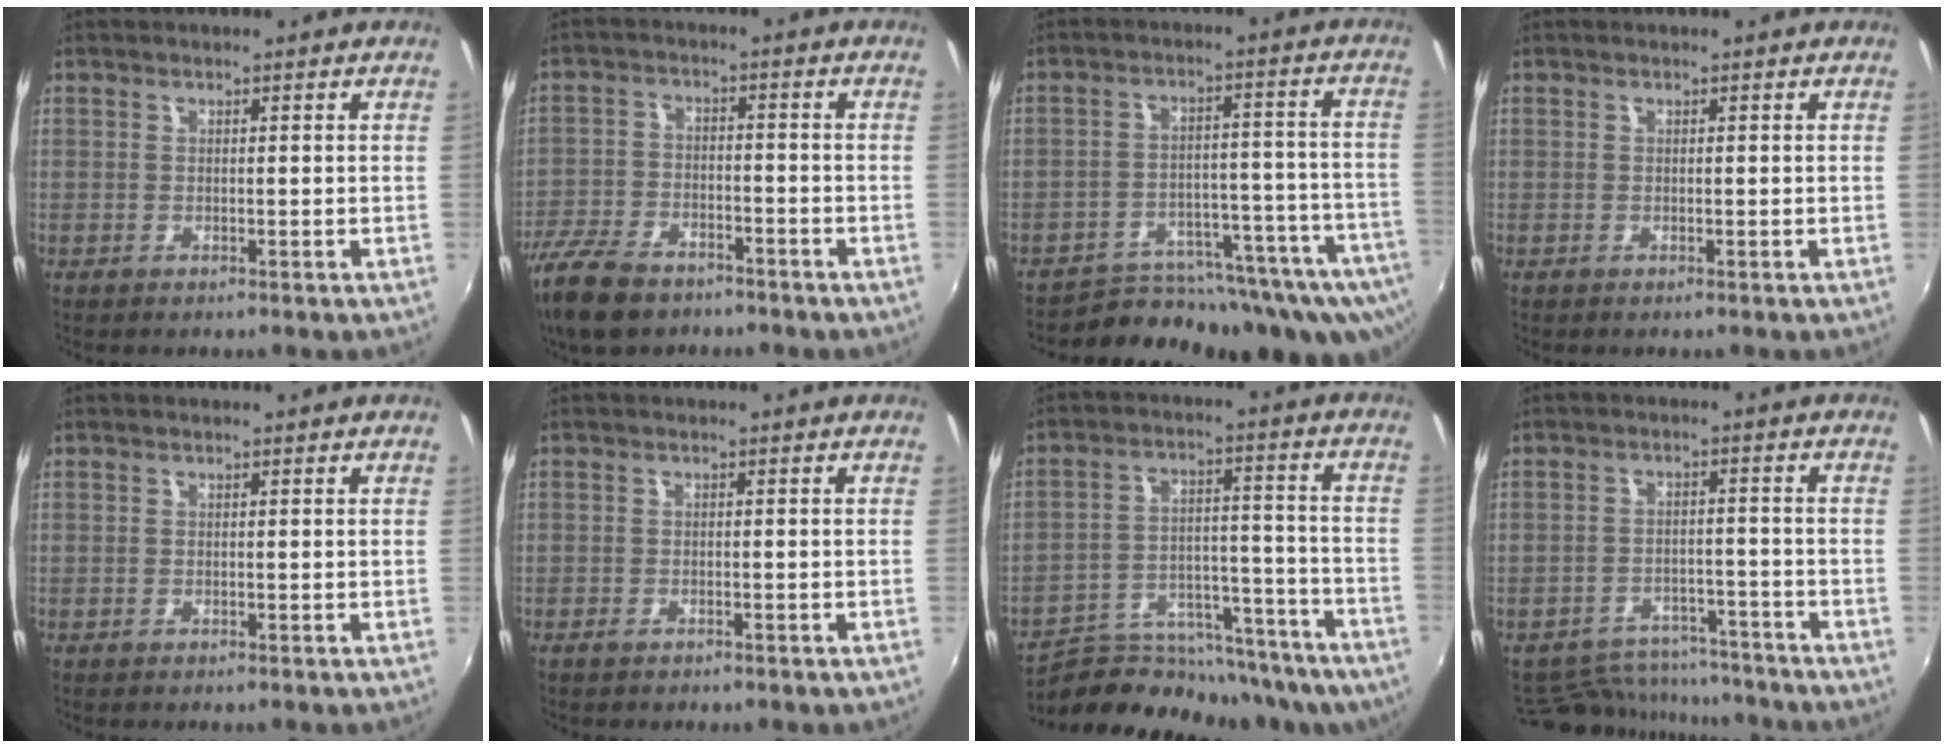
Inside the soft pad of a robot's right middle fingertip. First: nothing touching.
{"total": 12.4, "force": [-9.0, 5.9, 6.1], "torque": [-0.157, -0.020, -0.165]}
{"total": 23.5, "force": [-19.2, 8.6, 10.5], "torque": [-0.133, -0.003, -0.236]}
{"total": 0.0}
{"total": 0.0}
{"total": 1.6, "force": [-1.2, 0.8, 0.7], "torque": [-0.014, -0.002, -0.018]}
{"total": 22.9, "force": [-19.4, 7.2, 9.8], "torque": [-0.165, -0.011, -0.264]}
{"total": 12.2, "force": [-10.8, 4.9, 2.7], "torque": [-0.069, 0.021, -0.143]}